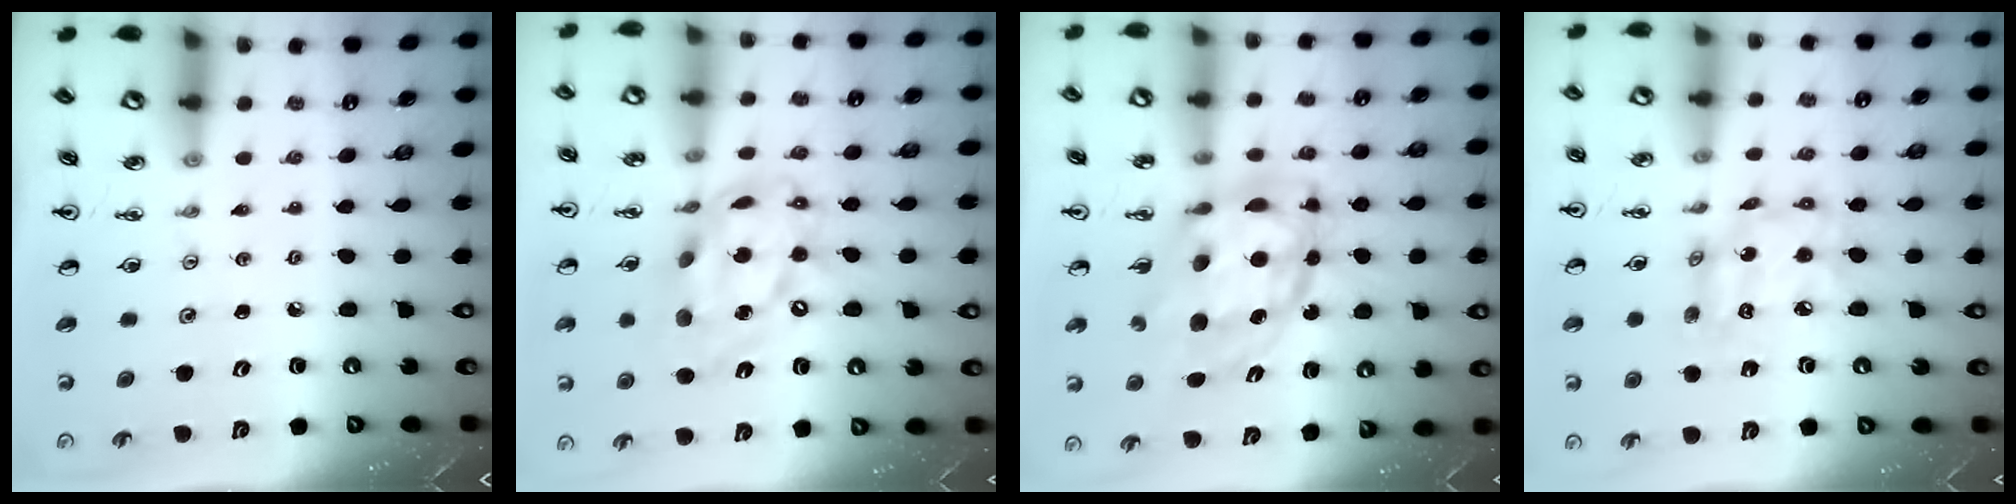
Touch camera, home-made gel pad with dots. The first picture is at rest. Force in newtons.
{"total": 18.1, "press": 18.0, "slide": 2.0}
{"total": 12.5, "press": 12.4, "slide": 1.5}
{"total": 11.9, "press": 11.9, "slide": 1.3}